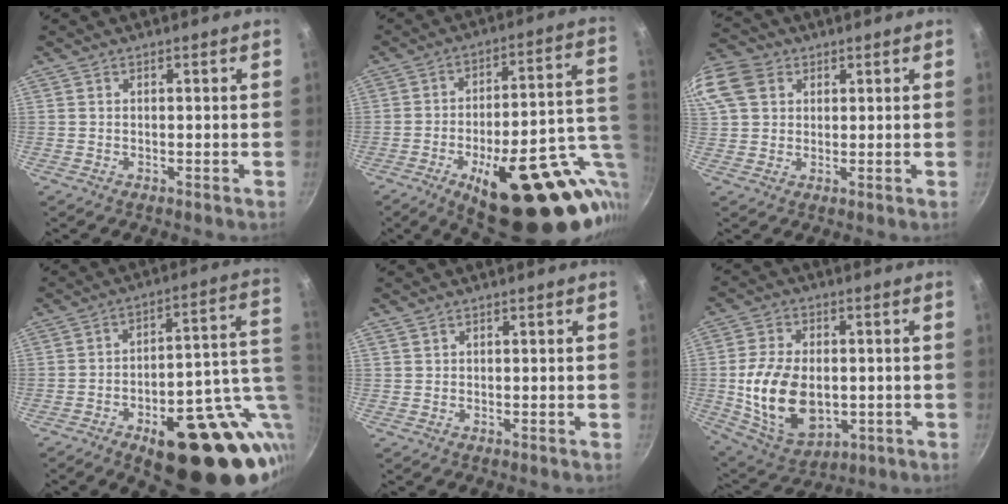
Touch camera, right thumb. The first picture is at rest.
{"total": 28.2, "force": [-9.4, 10.9, 24.2], "torque": [-0.285, 0.023, -0.122]}
{"total": 16.4, "force": [6.0, 13.0, 8.2], "torque": [-0.200, 0.034, 0.108]}
{"total": 26.0, "force": [-6.8, 11.3, 22.4], "torque": [-0.242, 0.018, -0.080]}
{"total": 0.5, "force": [0.4, 0.3, 0.1], "torque": [-0.002, 0.000, 0.007]}
{"total": 16.7, "force": [-1.4, 10.9, 12.6], "torque": [-0.218, -0.004, -0.007]}